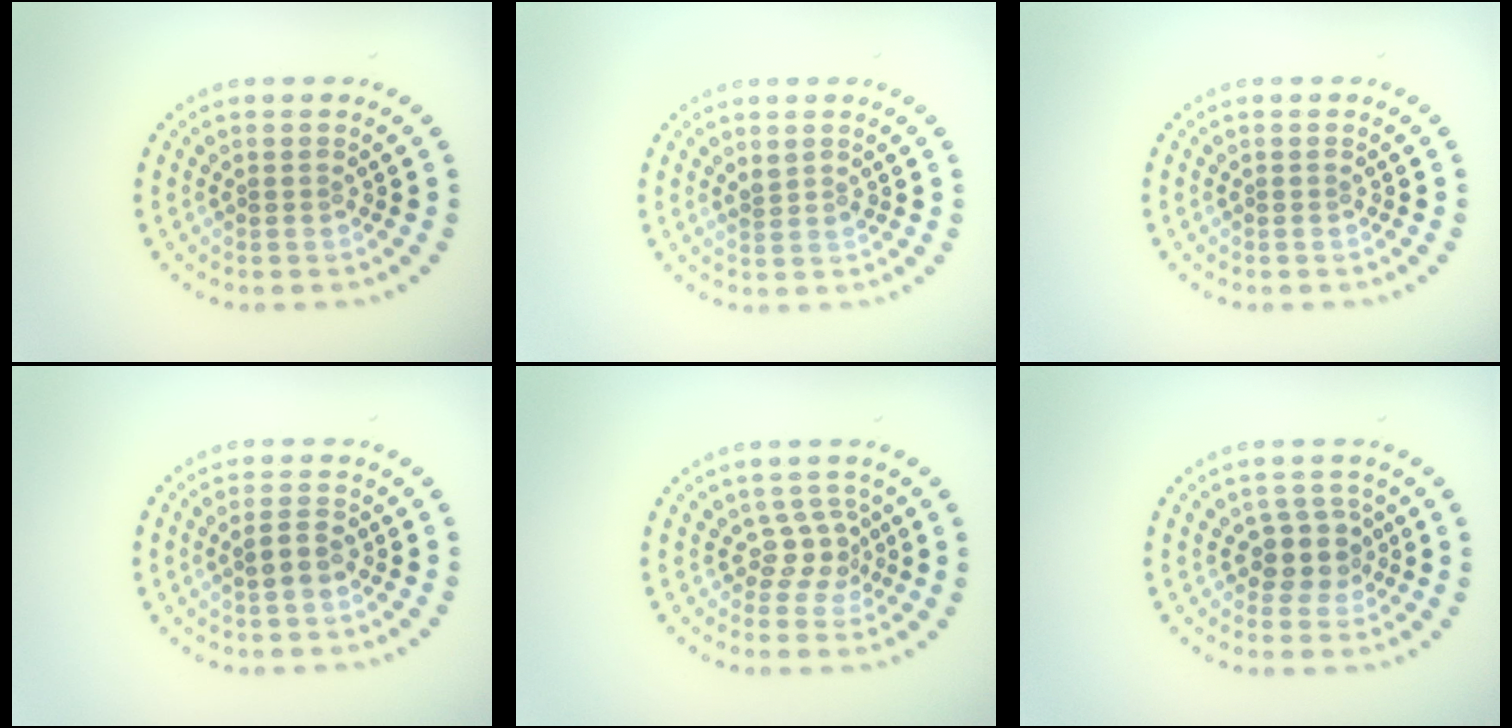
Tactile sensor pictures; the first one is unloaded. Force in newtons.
{"total": 1.0, "press": 0.8, "slide": 0.6}
{"total": 0.0}
{"total": 1.4, "press": 1.3, "slide": 0.5}
{"total": 2.2, "press": 1.5, "slide": 1.7}
{"total": 2.9, "press": 2.5, "slide": 1.4}